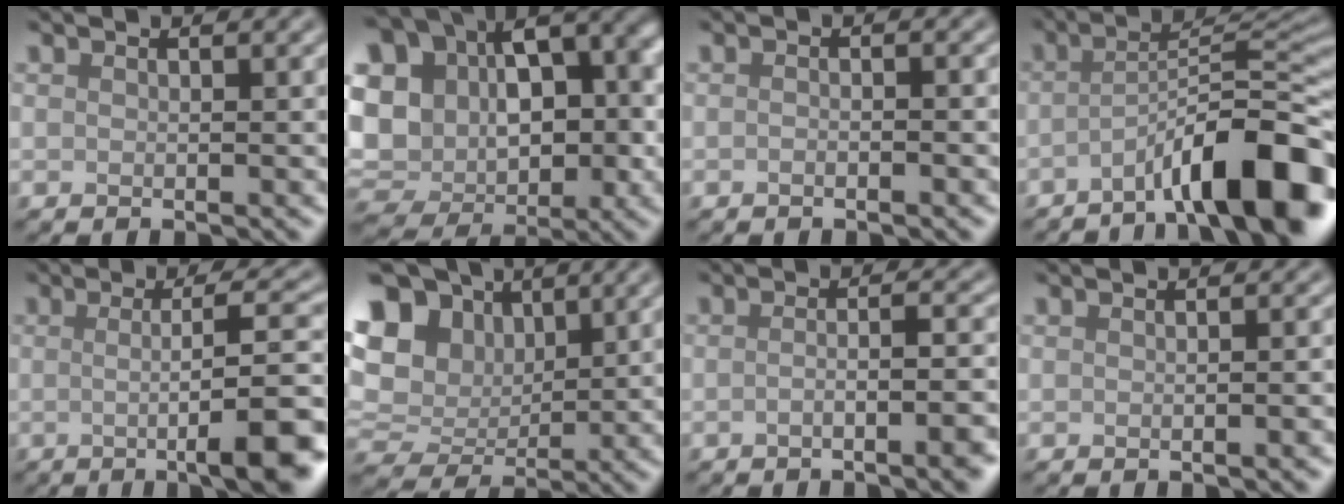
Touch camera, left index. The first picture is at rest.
{"total": 14.9, "force": [0.9, 11.8, 9.1], "torque": [-0.166, 0.009, 0.038]}
{"total": 1.2, "force": [-0.4, 0.4, 1.0], "torque": [-0.005, -0.003, -0.014]}
{"total": 10.0, "force": [-5.2, 2.1, 8.3], "torque": [-0.106, 0.021, -0.088]}
{"total": 10.0, "force": [-1.3, 2.1, 9.7], "torque": [-0.115, -0.001, -0.023]}
{"total": 12.3, "force": [4.1, 9.2, 7.1], "torque": [-0.141, 0.036, 0.058]}
{"total": 5.5, "force": [-2.0, 1.5, 4.9], "torque": [-0.049, 0.003, -0.033]}
{"total": 1.4, "force": [-0.4, 0.4, 1.3], "torque": [-0.008, 0.001, -0.006]}